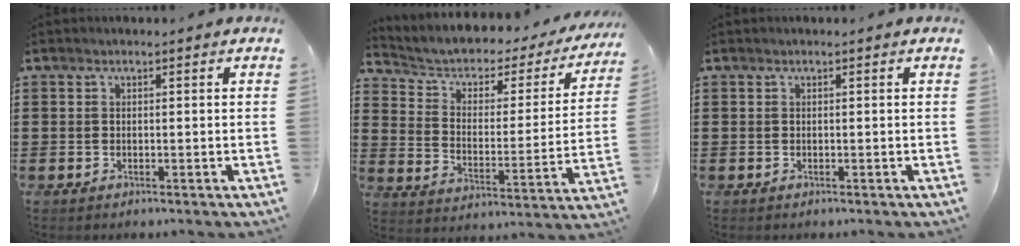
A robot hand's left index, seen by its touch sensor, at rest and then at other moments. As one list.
[{"total": 3.4, "force": [1.7, 2.4, 1.6], "torque": [-0.050, -0.016, 0.018]}, {"total": 0.0}]